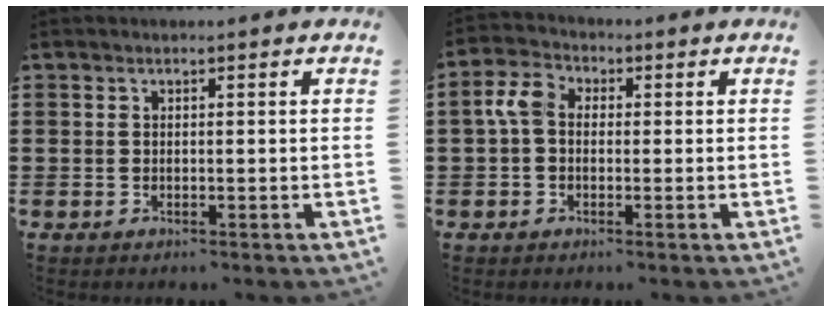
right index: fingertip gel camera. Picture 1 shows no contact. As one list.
[{"total": 4.5, "force": [0.1, 3.1, 3.2], "torque": [-0.091, 0.004, -0.008]}]